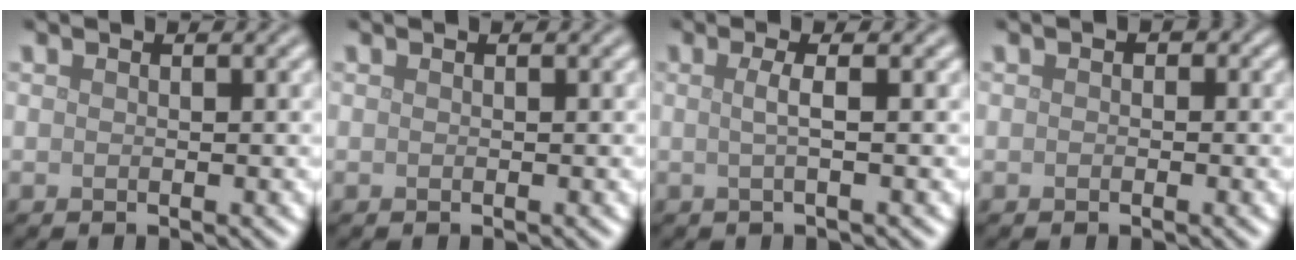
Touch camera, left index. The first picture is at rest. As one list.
[{"total": 0.0}, {"total": 1.9, "force": [0.1, 0.6, 1.8], "torque": [-0.030, 0.003, -0.005]}, {"total": 0.6, "force": [-0.1, 0.5, 0.2], "torque": [0.000, -0.005, -0.004]}]